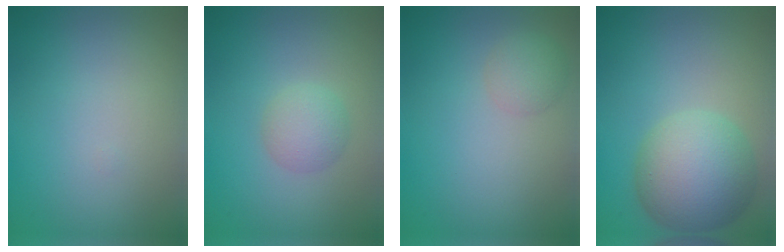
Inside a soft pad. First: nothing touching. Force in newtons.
{"total": 2.3, "press": 2.3, "slide": 0.1}
{"total": 1.9, "press": 1.9, "slide": 0.1}
{"total": 7.7, "press": 7.7, "slide": 0.4}